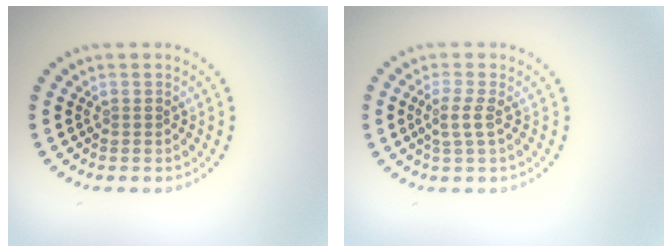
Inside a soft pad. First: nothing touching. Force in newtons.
{"total": 1.8, "press": 1.5, "slide": 0.9}